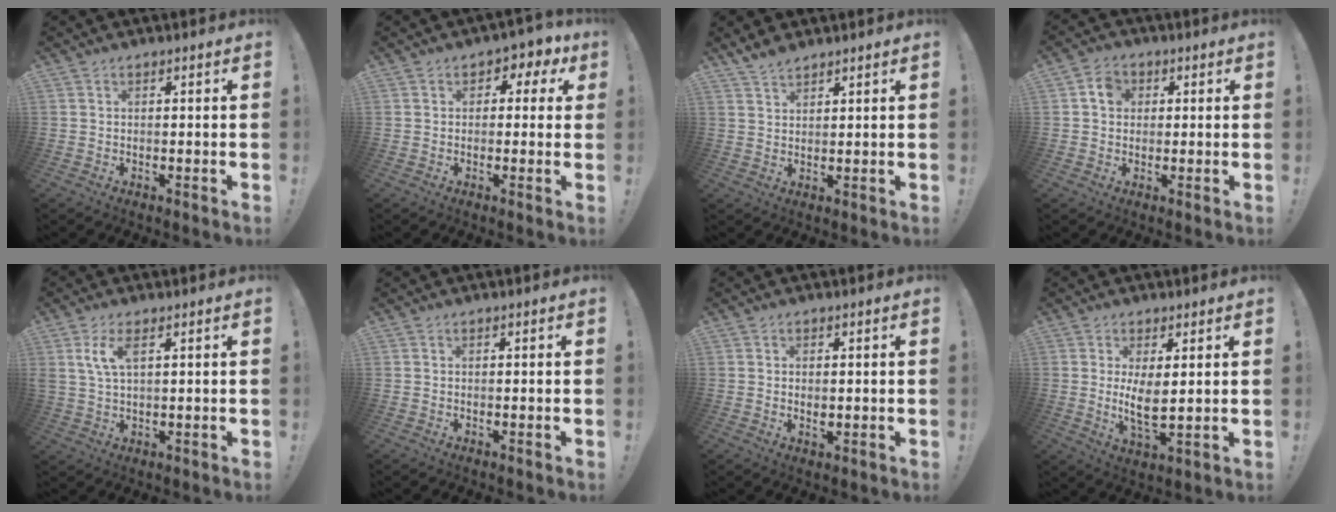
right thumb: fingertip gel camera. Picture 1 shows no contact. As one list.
[{"total": 3.9, "force": [1.0, 3.3, 1.9], "torque": [-0.005, -0.011, 0.010]}, {"total": 3.8, "force": [3.4, 1.2, 1.3], "torque": [-0.029, -0.018, 0.066]}, {"total": 5.1, "force": [1.2, 4.2, 2.5], "torque": [-0.031, 0.003, 0.021]}, {"total": 6.2, "force": [2.5, 2.5, 5.1], "torque": [-0.091, -0.006, 0.040]}, {"total": 0.0}, {"total": 1.8, "force": [-0.1, 1.0, 1.5], "torque": [-0.019, 0.000, -0.003]}, {"total": 7.1, "force": [1.5, 2.5, 6.5], "torque": [-0.123, -0.019, 0.024]}]